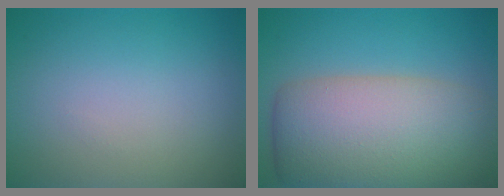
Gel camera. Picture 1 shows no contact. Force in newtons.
{"total": 11.0, "press": 11.0, "slide": 0.5}